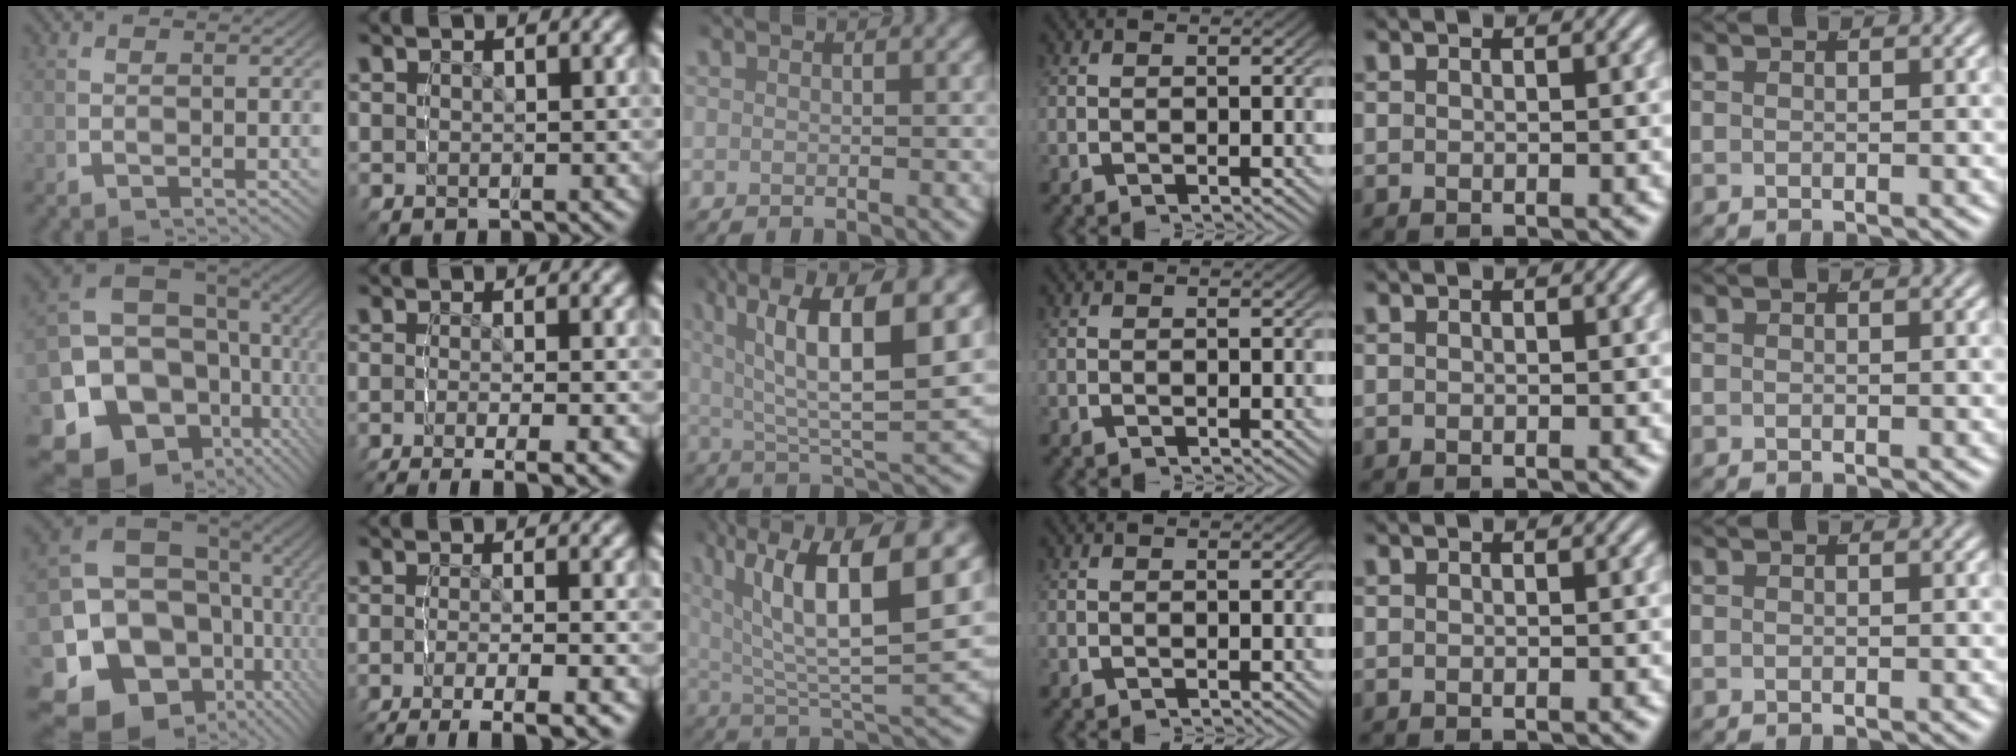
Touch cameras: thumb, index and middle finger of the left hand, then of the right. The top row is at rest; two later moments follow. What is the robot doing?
{"motion": "grasp_and_lifting", "object": "sponge"}